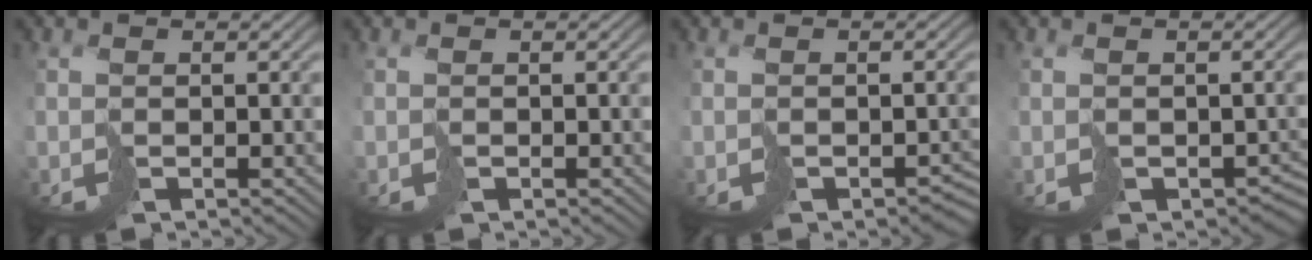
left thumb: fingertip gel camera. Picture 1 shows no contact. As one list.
[{"total": 0.0}, {"total": 2.3, "force": [-1.3, 1.2, 1.4], "torque": [-0.016, -0.008, -0.015]}, {"total": 2.6, "force": [-1.0, 1.9, 1.4], "torque": [-0.024, -0.018, -0.012]}]